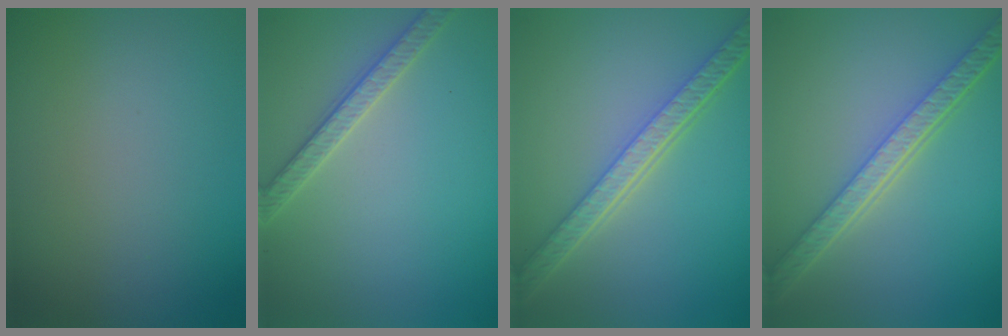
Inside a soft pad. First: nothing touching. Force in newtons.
{"total": 2.7, "press": 2.7, "slide": 0.1}
{"total": 5.7, "press": 4.4, "slide": 3.6}
{"total": 5.7, "press": 4.4, "slide": 3.6}